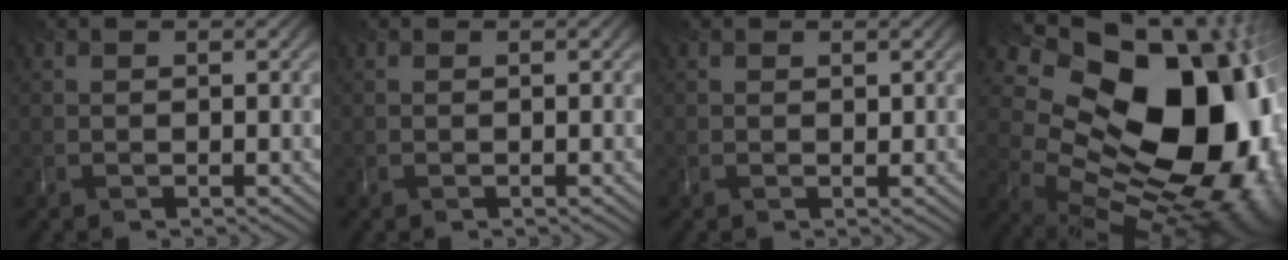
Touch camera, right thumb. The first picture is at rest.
{"total": 0.0}
{"total": 0.6, "force": [0.4, 0.3, 0.3], "torque": [-0.010, -0.004, 0.012]}
{"total": 22.0, "force": [5.2, 15.1, 15.1], "torque": [-0.262, 0.001, 0.121]}